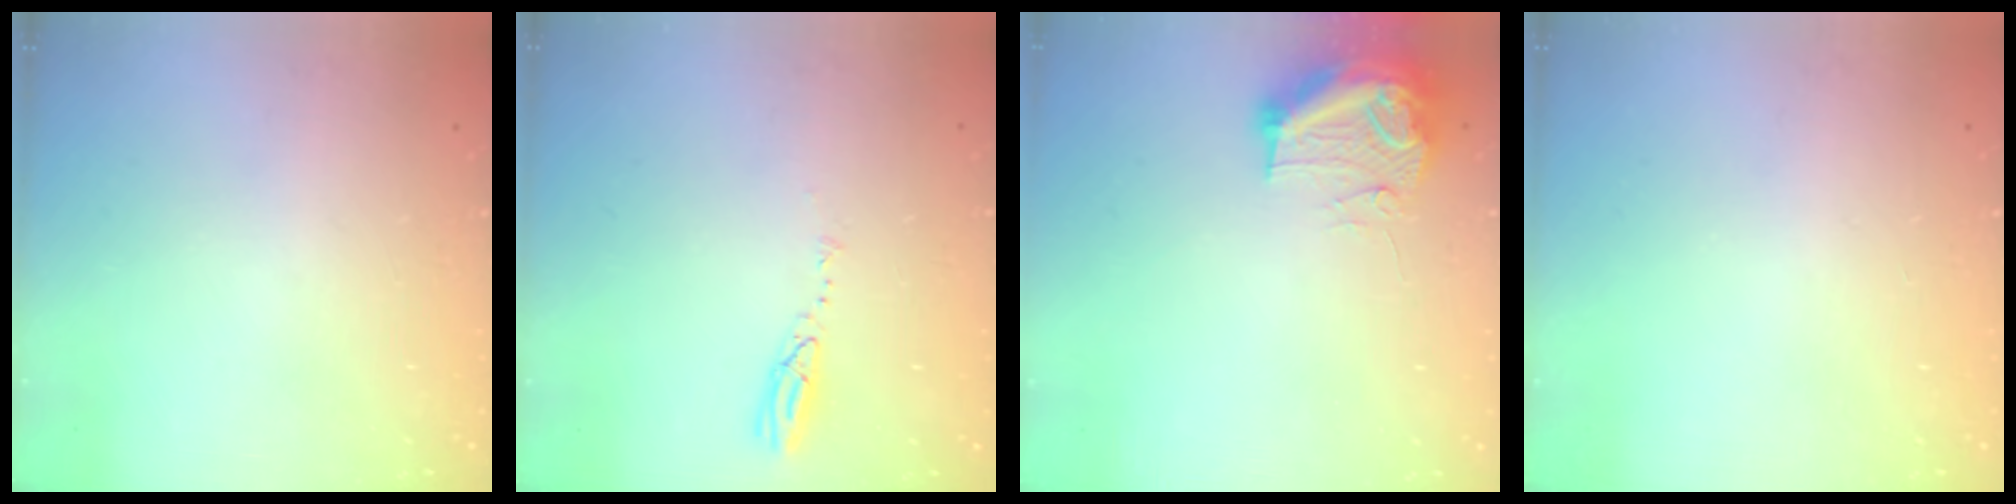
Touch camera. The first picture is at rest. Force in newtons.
{"total": 3.7, "press": 3.7, "slide": 0.1}
{"total": 10.8, "press": 10.7, "slide": 1.2}
{"total": 0.0}